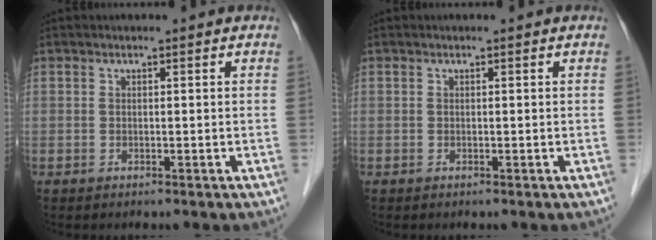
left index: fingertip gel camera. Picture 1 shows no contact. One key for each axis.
{"total": 0.0}